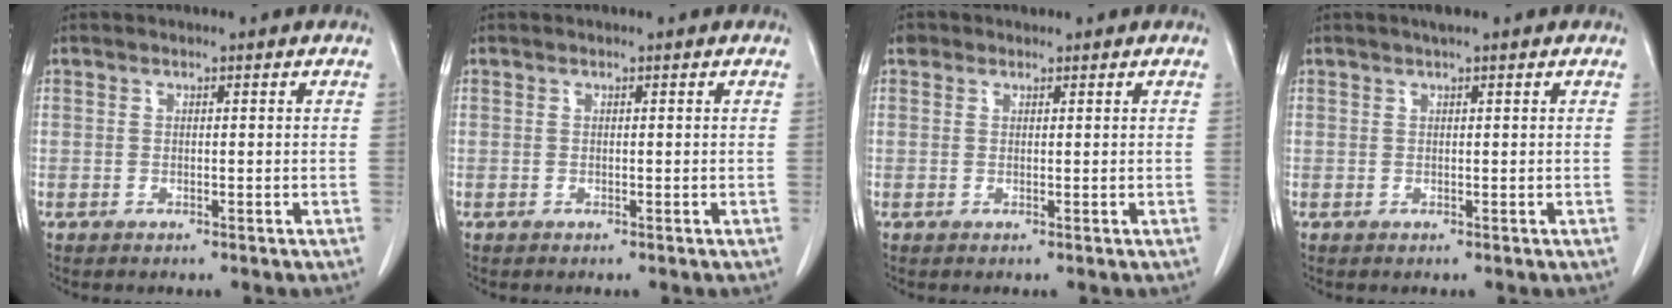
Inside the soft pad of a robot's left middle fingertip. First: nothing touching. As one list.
[{"total": 0.0}, {"total": 1.0, "force": [0.6, 0.8, 0.0], "torque": [0.002, 0.010, 0.008]}, {"total": 1.4, "force": [1.0, -0.1, 1.0], "torque": [-0.016, 0.009, 0.017]}]